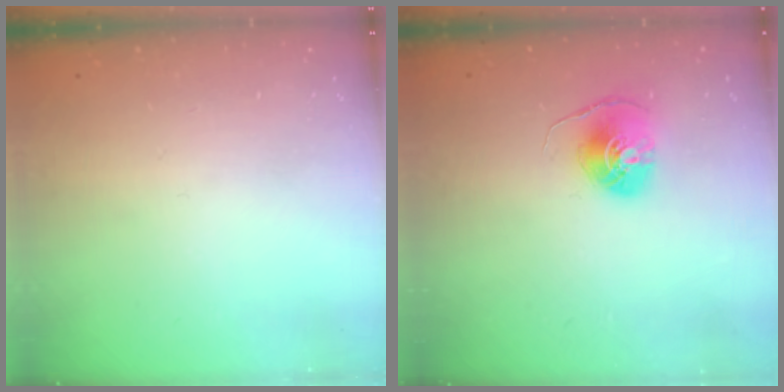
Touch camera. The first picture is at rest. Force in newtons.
{"total": 7.8, "press": 7.8, "slide": 0.3}